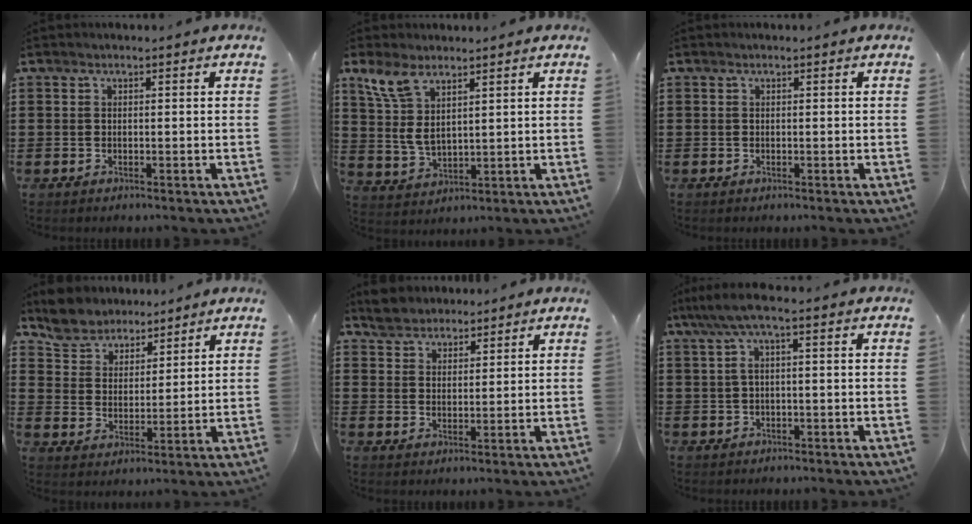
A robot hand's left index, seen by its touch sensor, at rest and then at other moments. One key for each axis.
{"total": 6.9, "fx": 3.9, "fy": 3.2, "fz": 4.7, "tx": -0.111, "ty": -0.003, "tz": 0.070}
{"total": 0.0}
{"total": 5.9, "fx": 5.5, "fy": 2.1, "fz": 0.0, "tx": -0.031, "ty": -0.018, "tz": 0.103}
{"total": 4.1, "fx": 3.7, "fy": 1.8, "fz": 0.0, "tx": -0.016, "ty": 0.001, "tz": 0.072}
{"total": 4.0, "fx": 0.1, "fy": 0.6, "fz": 3.9, "tx": -0.087, "ty": -0.002, "tz": -0.006}